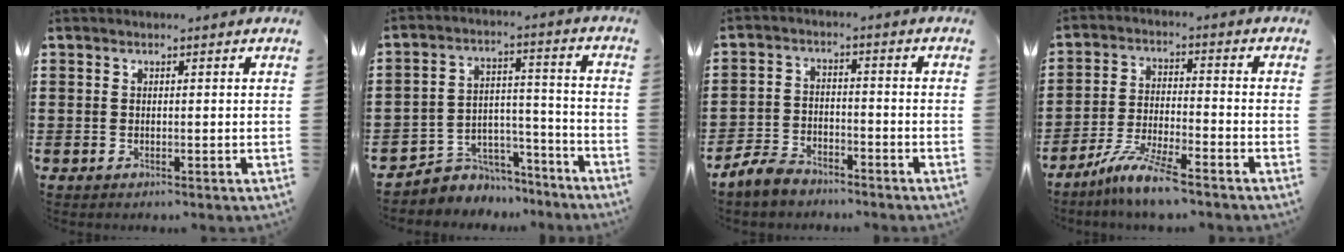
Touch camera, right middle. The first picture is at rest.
{"total": 5.2, "force": [-4.4, 2.7, 0.0], "torque": [-0.007, 0.018, -0.091]}
{"total": 3.7, "force": [-3.4, 1.1, 1.0], "torque": [-0.033, 0.004, -0.074]}
{"total": 8.0, "force": [-6.7, 0.5, 4.3], "torque": [-0.095, -0.008, -0.131]}